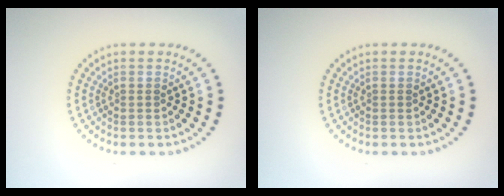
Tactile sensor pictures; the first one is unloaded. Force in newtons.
{"total": 0.0}